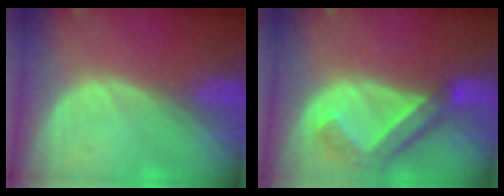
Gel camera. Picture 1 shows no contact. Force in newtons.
{"total": 6.6, "press": 5.9, "slide": 3.0}